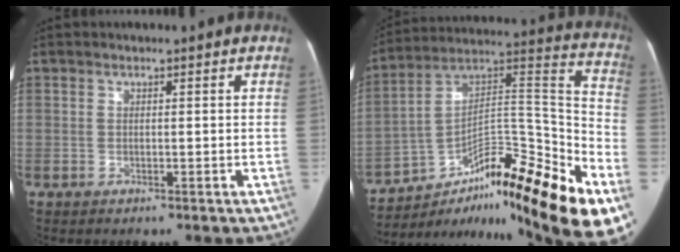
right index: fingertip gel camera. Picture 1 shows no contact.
{"total": 29.4, "force": [-17.0, 5.7, 23.3], "torque": [-0.290, 0.043, -0.256]}